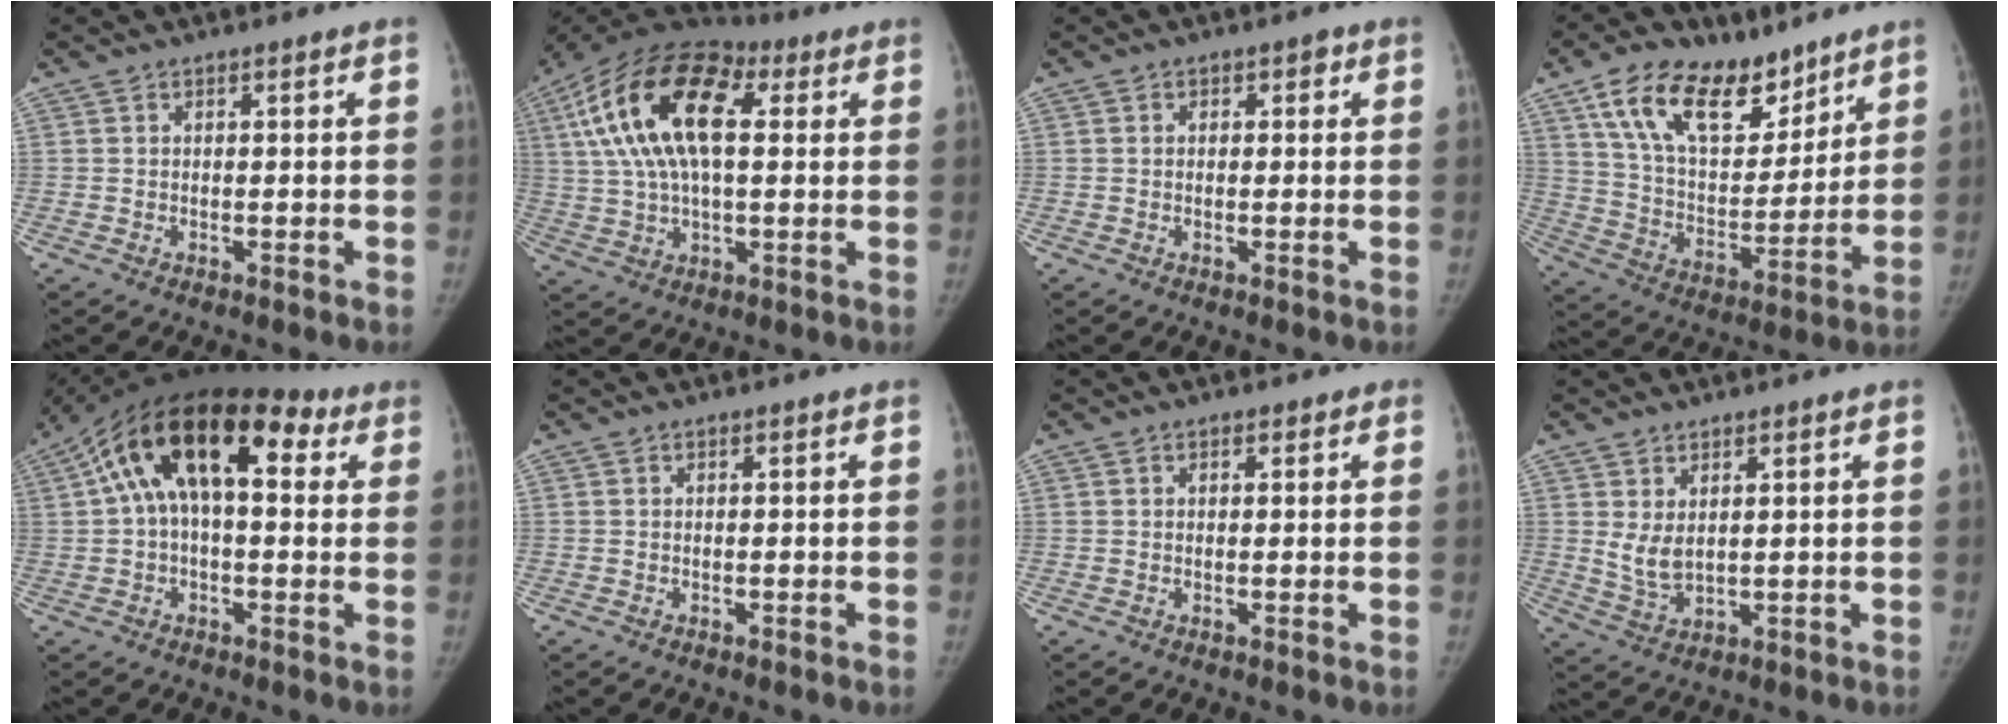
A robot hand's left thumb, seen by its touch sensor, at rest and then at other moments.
{"total": 20.8, "force": [5.3, 10.7, 17.0], "torque": [-0.316, 0.024, 0.080]}
{"total": 1.8, "force": [0.4, 1.6, 0.8], "torque": [0.007, 0.003, -0.002]}
{"total": 20.4, "force": [12.8, 11.0, 11.5], "torque": [-0.155, -0.049, 0.229]}
{"total": 19.8, "force": [5.9, 10.4, 15.7], "torque": [-0.241, 0.052, 0.080]}
{"total": 0.0}
{"total": 1.3, "force": [0.6, 1.2, 0.2], "torque": [0.020, 0.001, 0.000]}
{"total": 4.8, "force": [1.5, 2.9, 3.6], "torque": [-0.058, -0.017, 0.040]}